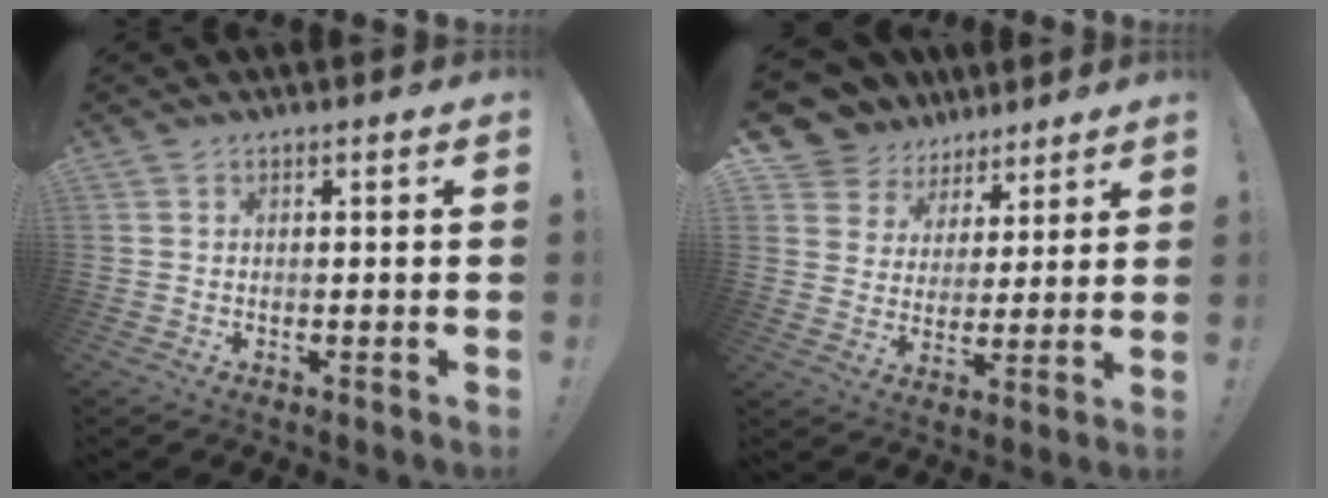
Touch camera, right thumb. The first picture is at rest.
{"total": 9.1, "force": [5.9, 6.9, 1.3], "torque": [-0.031, -0.048, 0.121]}